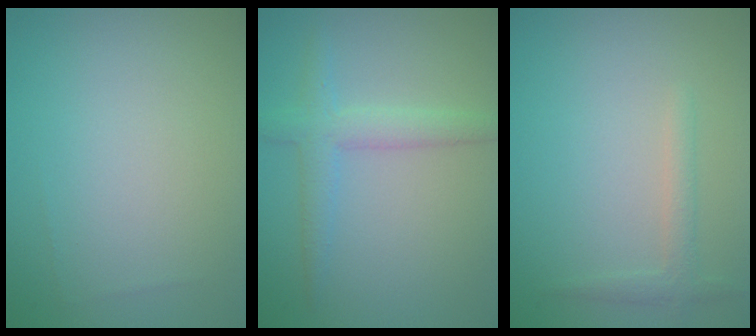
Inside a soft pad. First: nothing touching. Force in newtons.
{"total": 2.9, "press": 2.9, "slide": 0.1}
{"total": 1.5, "press": 1.5, "slide": 0.1}